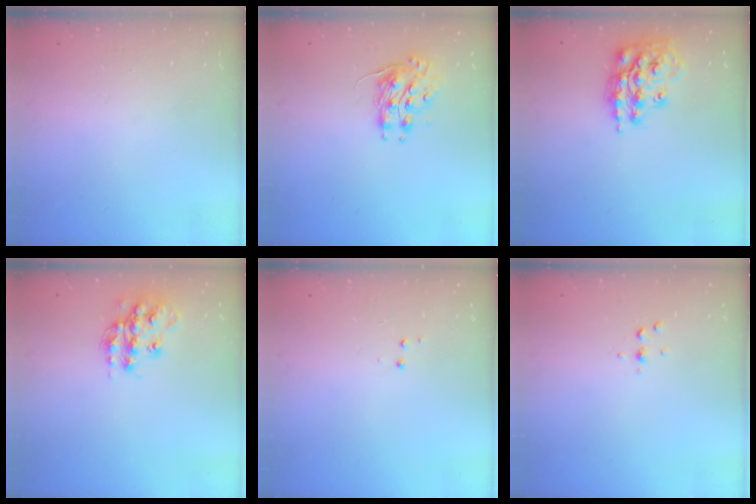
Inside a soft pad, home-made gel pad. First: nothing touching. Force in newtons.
{"total": 8.2, "press": 8.1, "slide": 0.3}
{"total": 15.2, "press": 15.1, "slide": 0.8}
{"total": 14.9, "press": 14.9, "slide": 0.9}
{"total": 2.9, "press": 2.8, "slide": 0.4}
{"total": 2.5, "press": 2.4, "slide": 0.2}